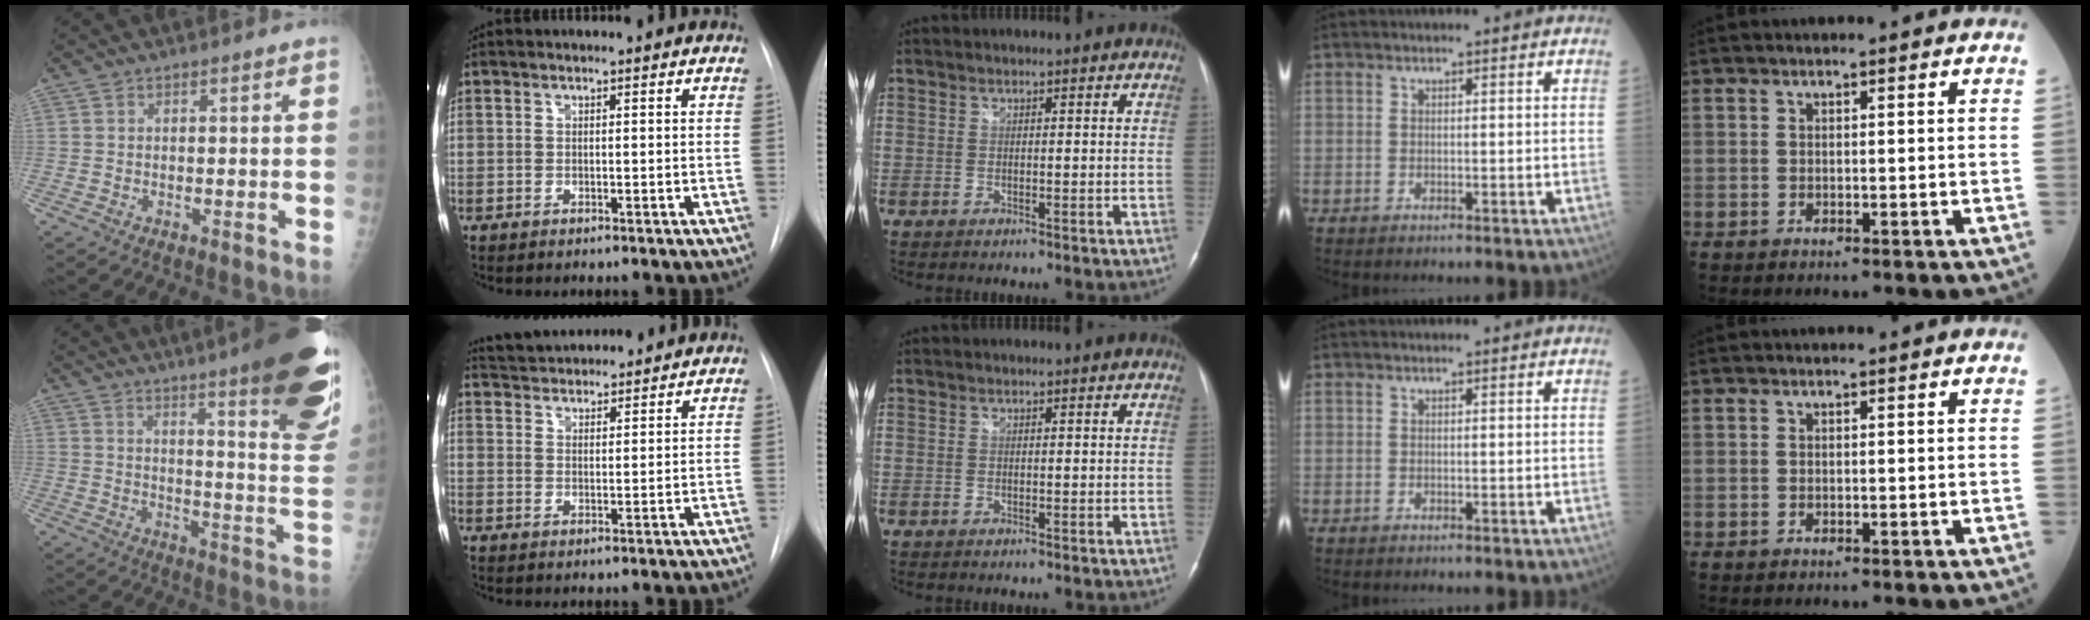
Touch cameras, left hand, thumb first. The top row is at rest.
{"thumb": {"total": 25.1, "force": [16.0, 3.5, 19.0], "torque": [-0.217, -0.085, 0.209]}, "index": {"total": 6.4, "force": [6.2, 0.9, 1.4], "torque": [-0.028, 0.027, 0.097]}}